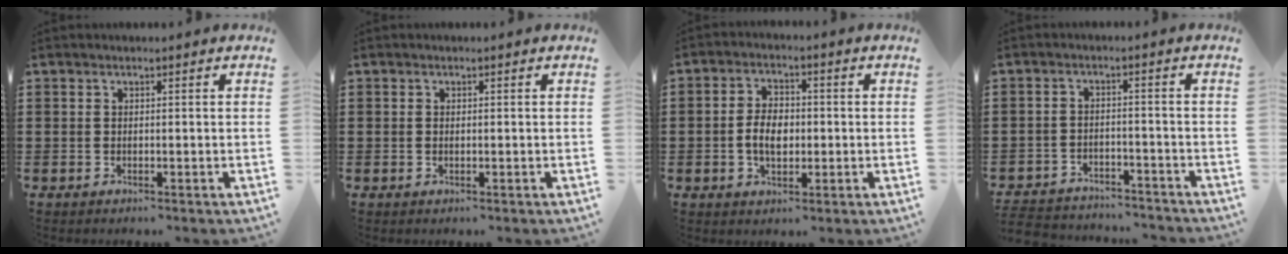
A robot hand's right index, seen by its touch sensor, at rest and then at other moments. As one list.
[{"total": 0.0}, {"total": 4.9, "force": [-0.6, 3.1, 3.8], "torque": [-0.079, 0.003, -0.016]}, {"total": 3.6, "force": [-3.5, 0.5, -0.1], "torque": [-0.011, 0.000, -0.078]}]